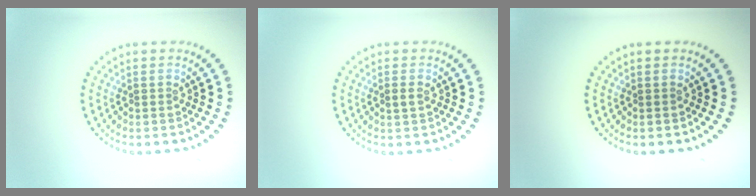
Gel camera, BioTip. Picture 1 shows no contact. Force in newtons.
{"total": 0.9, "press": 0.9, "slide": 0.1}
{"total": 0.0}